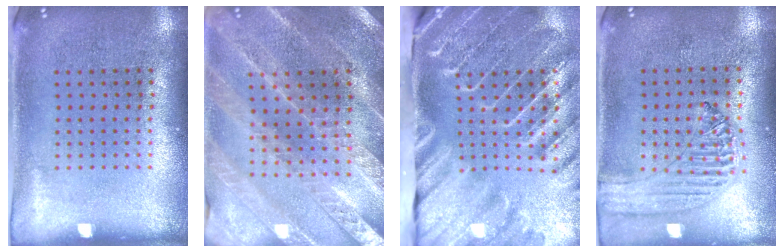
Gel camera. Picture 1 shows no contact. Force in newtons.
{"total": 2.4, "press": 2.4, "slide": 0.4}
{"total": 4.4, "press": 3.4, "slide": 2.8}
{"total": 1.3, "press": 1.3, "slide": 0.2}